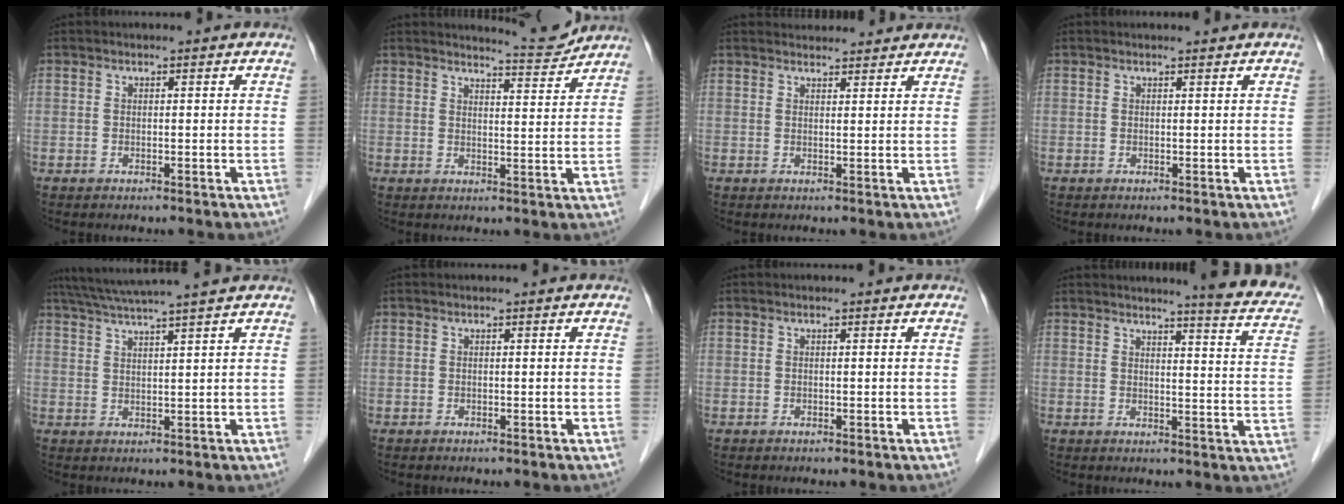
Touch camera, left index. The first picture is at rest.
{"total": 4.2, "force": [4.2, -0.6, -0.4], "torque": [-0.008, -0.024, 0.059]}
{"total": 5.6, "force": [5.4, 1.2, 0.9], "torque": [-0.008, 0.027, 0.065]}
{"total": 0.6, "force": [0.6, -0.1, 0.1], "torque": [-0.005, -0.001, 0.009]}
{"total": 9.4, "force": [8.0, -1.4, 4.7], "torque": [-0.081, 0.026, 0.121]}
{"total": 0.0}
{"total": 0.0}
{"total": 12.1, "force": [10.5, 0.7, 5.9], "torque": [-0.058, -0.036, 0.095]}